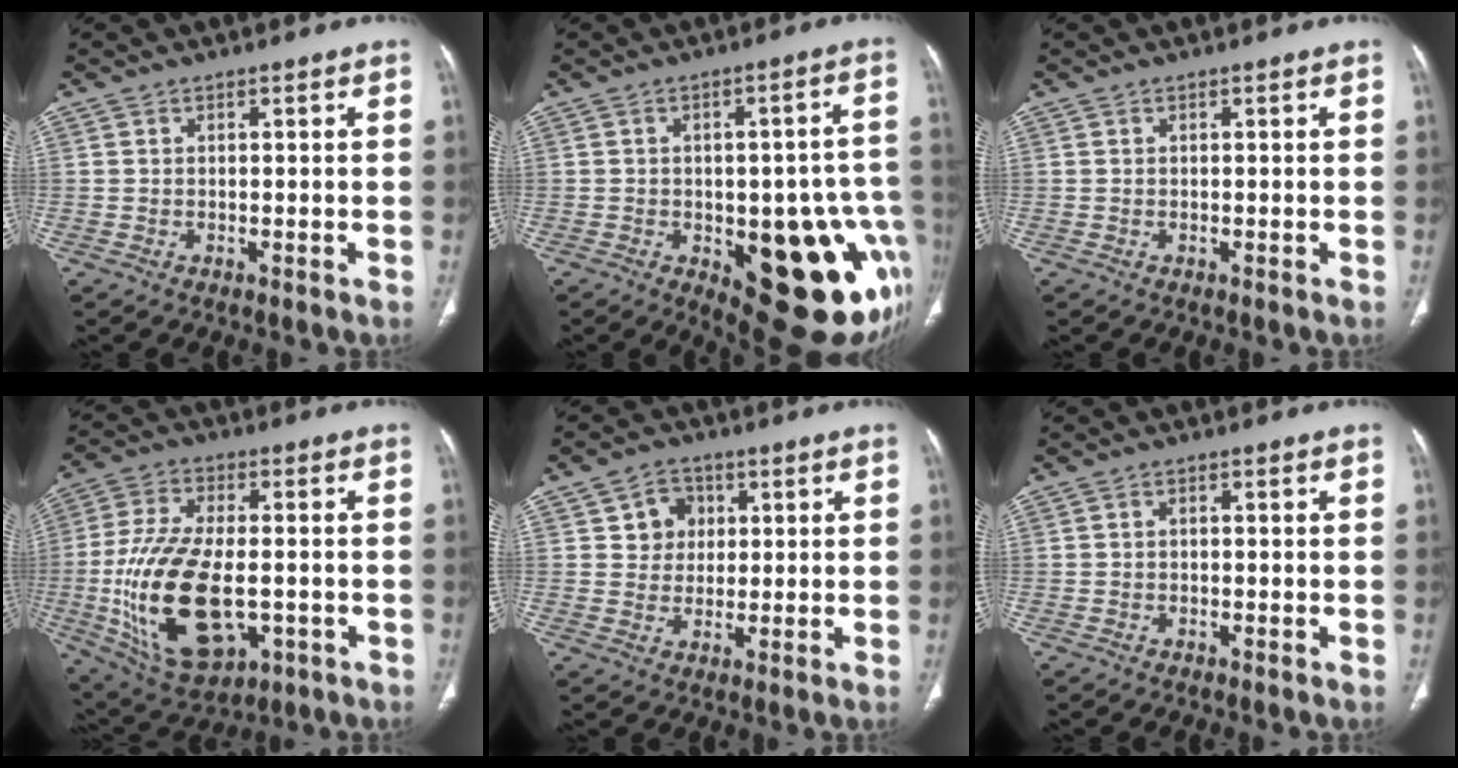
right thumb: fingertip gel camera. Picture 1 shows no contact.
{"total": 23.9, "force": [-7.7, 10.0, 20.2], "torque": [-0.178, 0.022, -0.075]}
{"total": 0.0}
{"total": 21.4, "force": [-3.8, 11.2, 17.8], "torque": [-0.349, -0.002, -0.046]}
{"total": 6.0, "force": [1.7, 5.3, 2.1], "torque": [-0.003, 0.000, 0.026]}
{"total": 0.7, "force": [-0.2, 0.5, 0.4], "torque": [-0.005, 0.002, -0.007]}